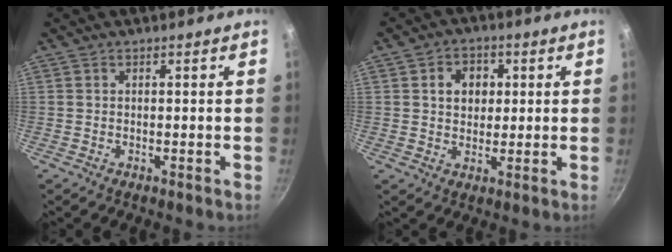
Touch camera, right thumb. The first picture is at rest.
{"total": 6.1, "force": [1.4, 5.0, 3.3], "torque": [-0.027, 0.005, 0.019]}